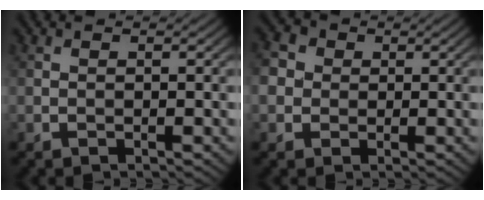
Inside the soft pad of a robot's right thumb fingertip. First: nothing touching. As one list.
[{"total": 4.3, "force": [0.4, 3.9, 1.8], "torque": [-0.065, 0.009, 0.000]}]